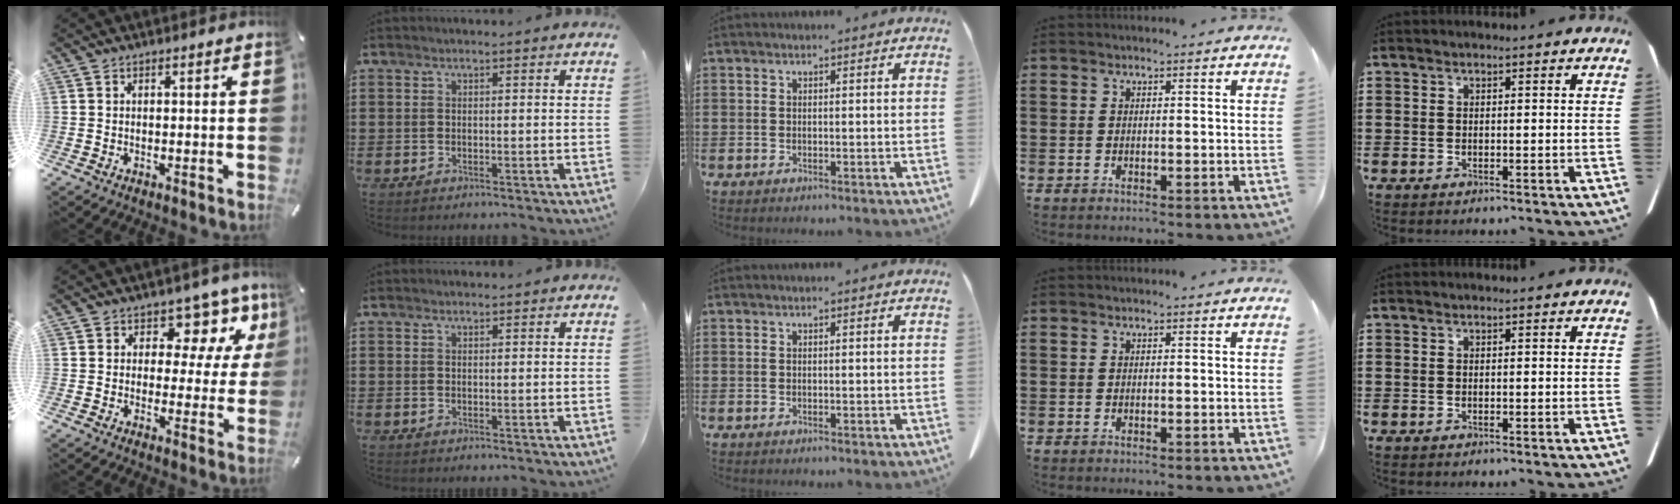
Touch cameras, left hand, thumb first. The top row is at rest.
{"thumb": {"total": 10.0, "force": [4.9, 6.8, 5.5], "torque": [-0.066, -0.032, 0.084]}, "index": {"total": 0.7, "force": [0.7, 0.2, 0.1], "torque": [-0.004, 0.000, 0.014]}}